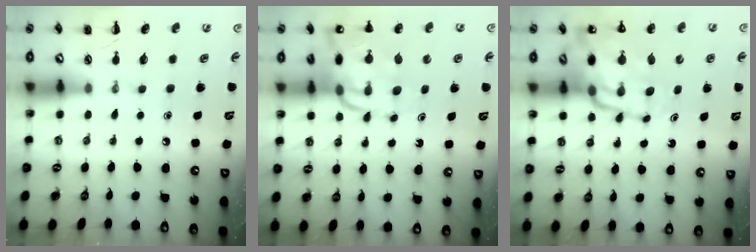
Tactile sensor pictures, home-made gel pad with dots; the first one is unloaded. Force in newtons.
{"total": 14.9, "press": 14.3, "slide": 4.1}
{"total": 18.2, "press": 17.5, "slide": 5.0}